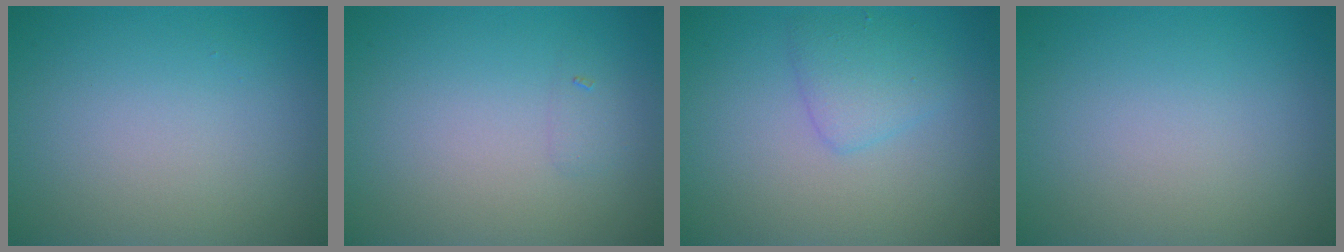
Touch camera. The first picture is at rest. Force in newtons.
{"total": 0.6, "press": 0.6, "slide": 0.0}
{"total": 2.2, "press": 2.2, "slide": 0.1}
{"total": 0.0}